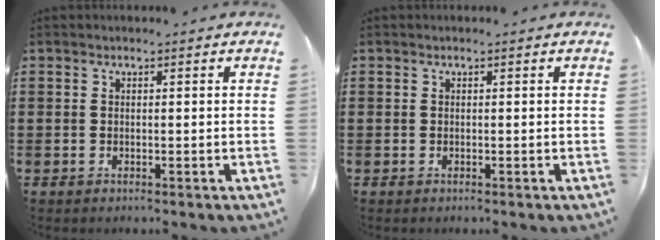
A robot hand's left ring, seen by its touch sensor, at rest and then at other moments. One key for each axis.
{"total": 0.0}